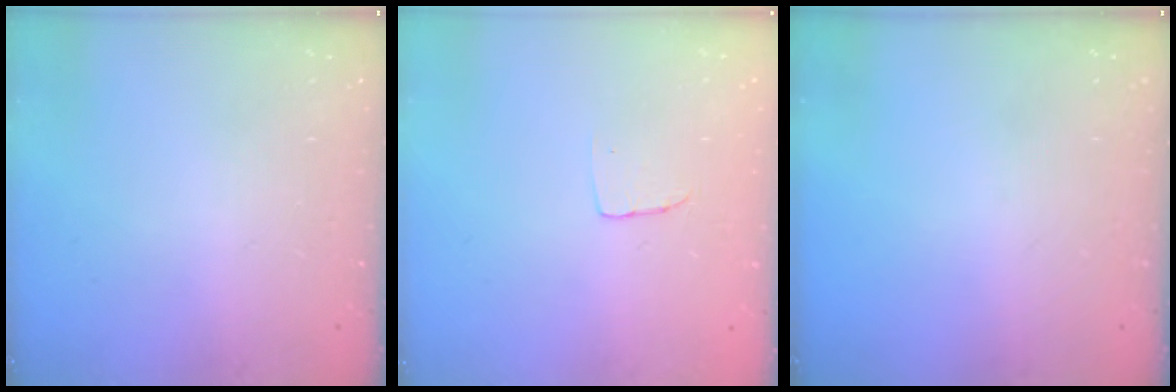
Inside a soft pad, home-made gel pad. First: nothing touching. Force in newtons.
{"total": 2.9, "press": 2.9, "slide": 0.1}
{"total": 0.0}